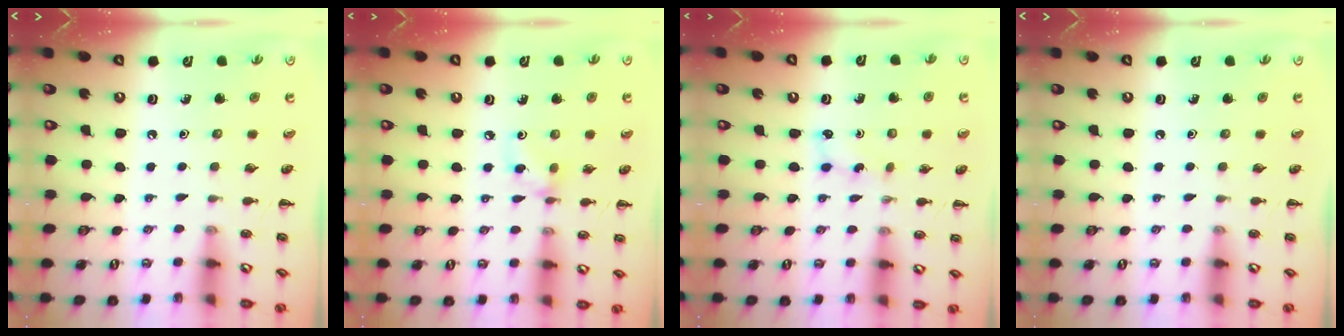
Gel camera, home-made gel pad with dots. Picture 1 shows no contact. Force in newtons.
{"total": 3.8, "press": 3.7, "slide": 0.8}
{"total": 3.3, "press": 3.2, "slide": 1.1}
{"total": 0.0}